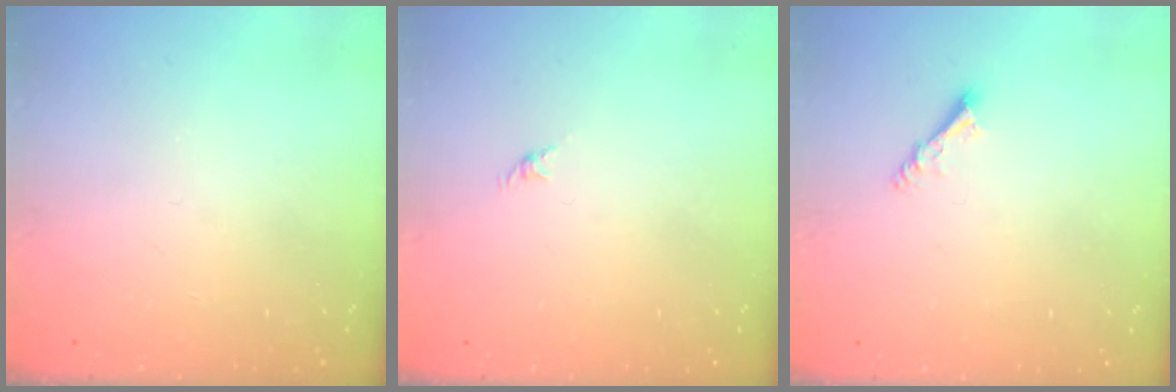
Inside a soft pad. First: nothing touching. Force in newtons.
{"total": 0.0}
{"total": 3.9, "press": 3.9, "slide": 0.3}